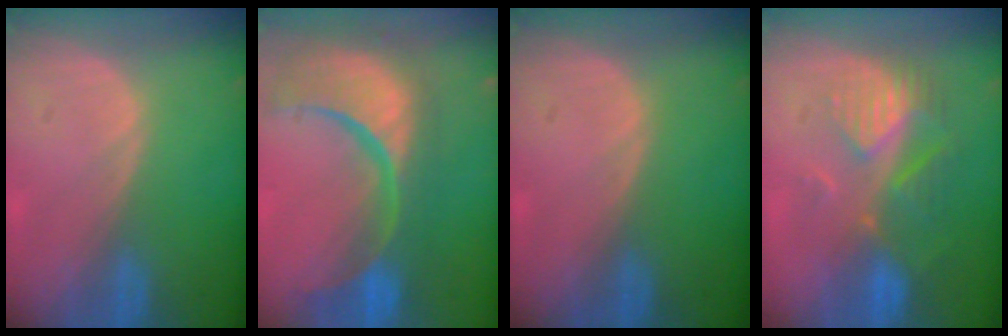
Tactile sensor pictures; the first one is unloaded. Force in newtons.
{"total": 15.3, "press": 12.1, "slide": 9.4}
{"total": 0.0}
{"total": 8.7, "press": 7.8, "slide": 4.0}